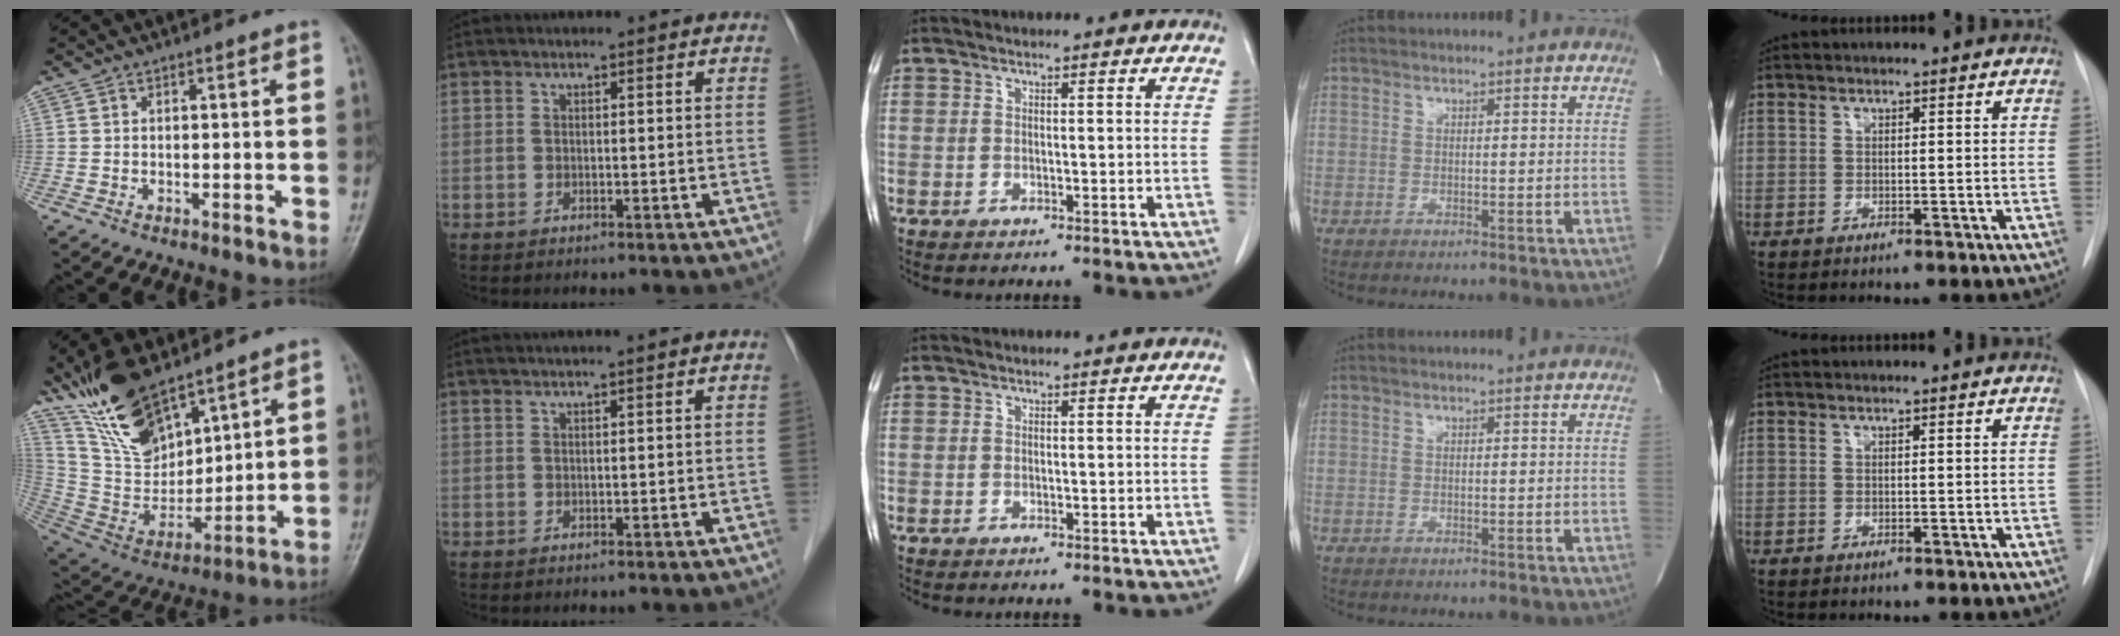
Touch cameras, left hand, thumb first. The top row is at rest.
{"thumb": {"total": 17.1, "force": [12.4, 7.0, 9.6], "torque": [-0.139, -0.069, 0.250]}, "index": {"total": 1.9, "force": [1.5, -0.6, 1.0], "torque": [-0.013, 0.007, 0.032]}}